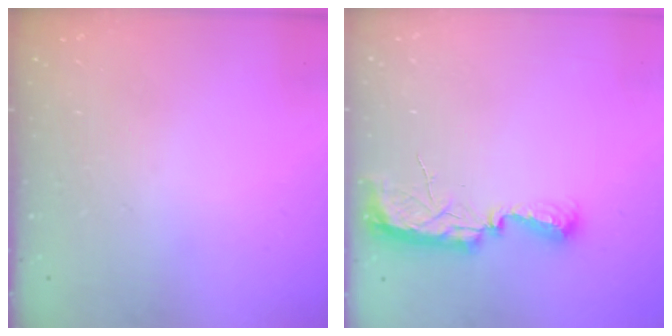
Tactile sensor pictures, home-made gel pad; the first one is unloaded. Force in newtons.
{"total": 9.7, "press": 8.7, "slide": 4.2}